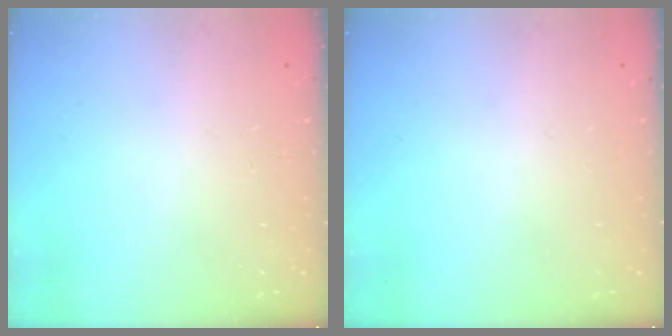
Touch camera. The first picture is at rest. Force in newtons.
{"total": 0.0}